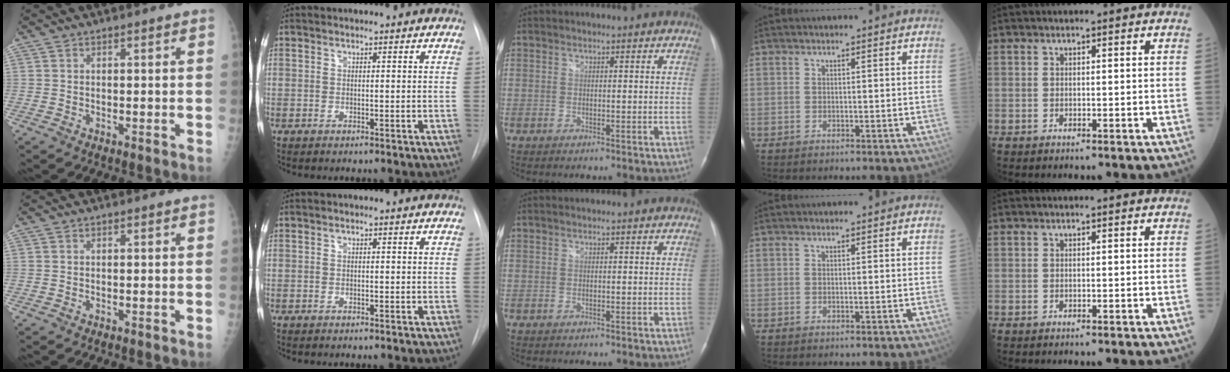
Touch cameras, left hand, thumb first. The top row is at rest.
{}